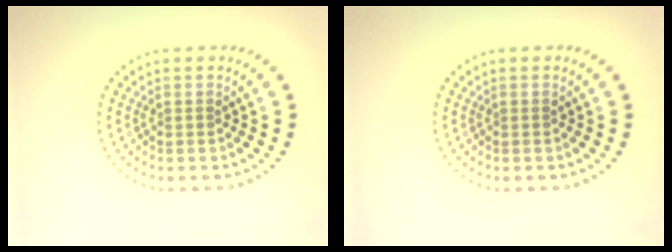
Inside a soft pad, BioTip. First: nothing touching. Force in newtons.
{"total": 0.0}